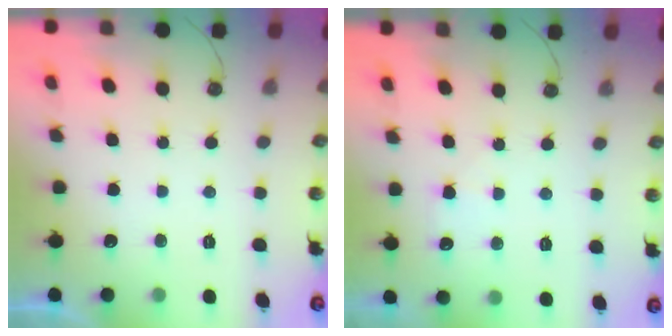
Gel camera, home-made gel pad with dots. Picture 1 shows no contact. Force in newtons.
{"total": 4.3, "press": 4.3, "slide": 0.5}